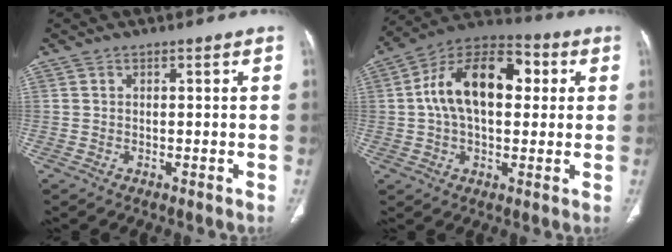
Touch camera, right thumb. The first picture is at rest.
{"total": 17.8, "force": [2.9, 10.4, 14.2], "torque": [-0.222, 0.032, 0.040]}